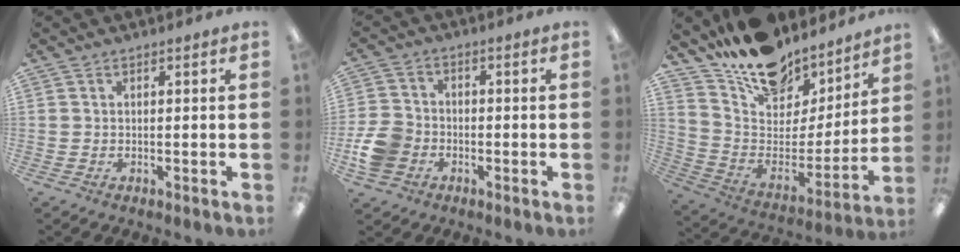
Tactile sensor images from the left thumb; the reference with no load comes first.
{"total": 8.0, "force": [-2.5, 6.6, 3.8], "torque": [-0.081, 0.021, -0.046]}
{"total": 17.1, "force": [14.6, 7.7, 4.3], "torque": [-0.096, -0.119, 0.262]}